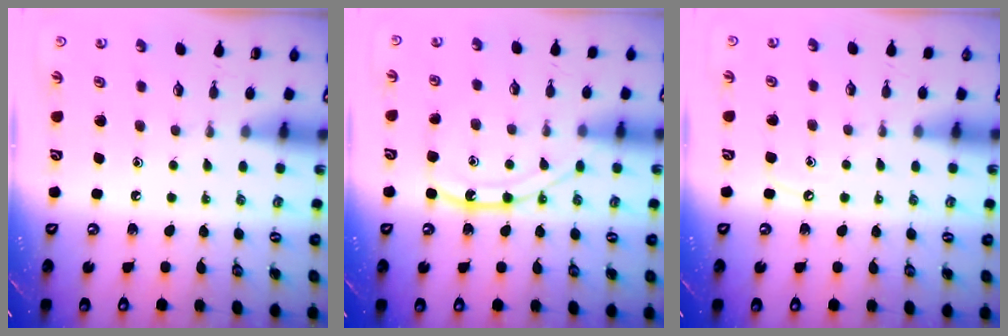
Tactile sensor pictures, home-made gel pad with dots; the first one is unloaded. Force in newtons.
{"total": 13.4, "press": 13.3, "slide": 1.1}
{"total": 3.7, "press": 3.7, "slide": 0.5}